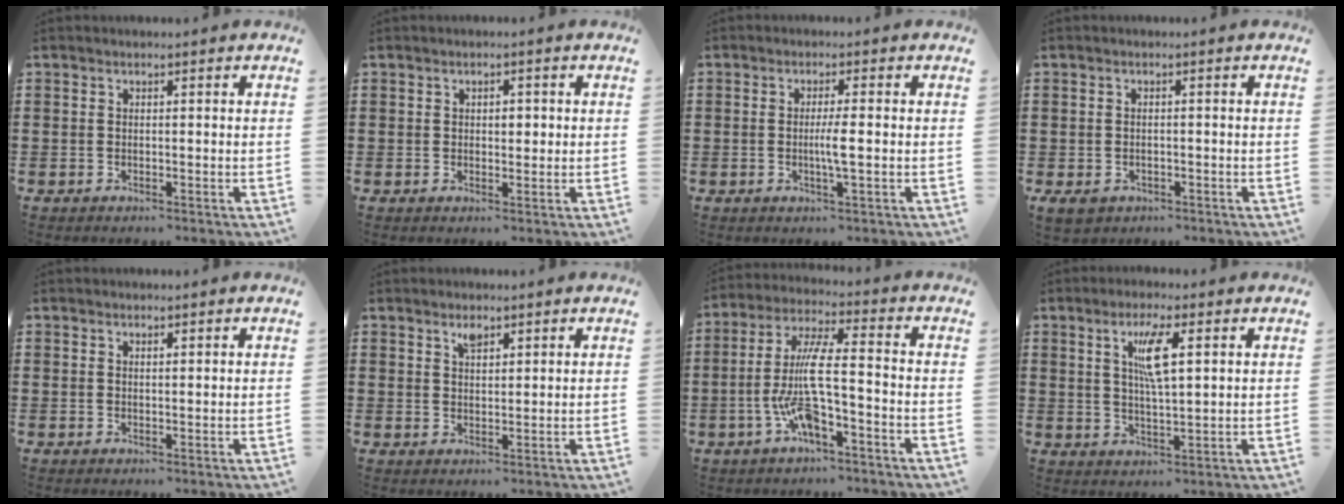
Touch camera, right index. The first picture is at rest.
{"total": 1.6, "force": [0.2, 1.0, 1.3], "torque": [-0.017, 0.006, -0.001]}
{"total": 3.1, "force": [-0.4, 0.0, 3.1], "torque": [-0.054, -0.005, -0.010]}
{"total": 1.4, "force": [-0.8, 0.9, 0.7], "torque": [-0.018, 0.001, -0.019]}
{"total": 0.5, "force": [0.4, 0.2, 0.3], "torque": [-0.008, 0.001, 0.007]}
{"total": 2.0, "force": [1.5, 0.7, 1.1], "torque": [-0.025, 0.003, 0.027]}
{"total": 10.2, "force": [-3.2, 1.8, 9.5], "torque": [-0.210, -0.011, -0.065]}
{"total": 5.8, "force": [1.9, 1.3, 5.3], "torque": [-0.111, 0.009, 0.029]}